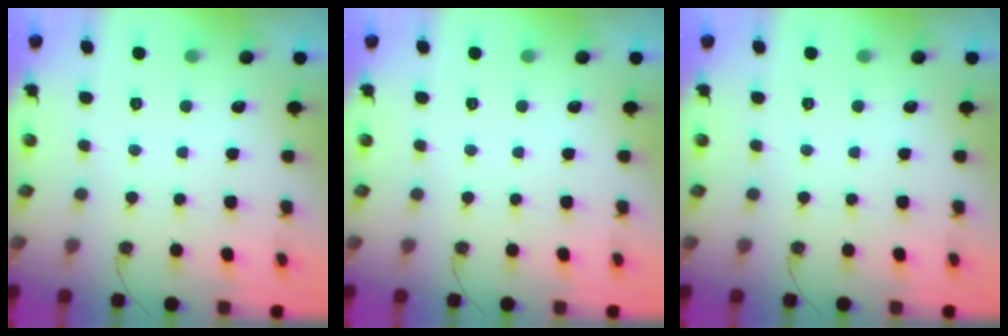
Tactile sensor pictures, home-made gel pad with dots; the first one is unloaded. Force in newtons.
{"total": 0.0}
{"total": 0.0}